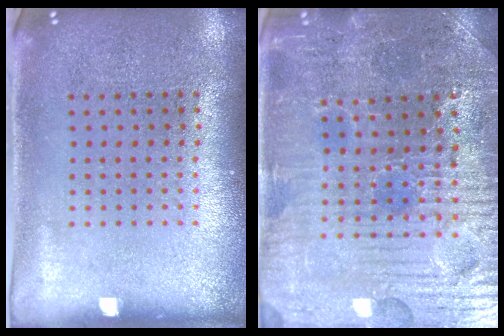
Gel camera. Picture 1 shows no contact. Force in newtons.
{"total": 3.8, "press": 3.8, "slide": 0.5}